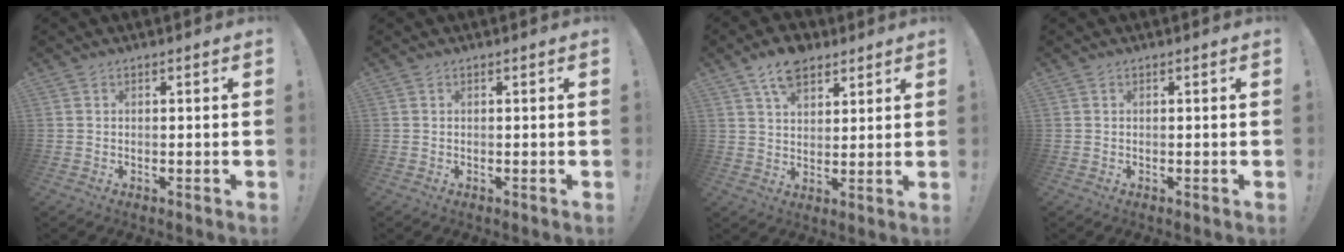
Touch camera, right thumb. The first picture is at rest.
{"total": 0.0}
{"total": 9.3, "force": [6.2, 5.3, 4.4], "torque": [-0.070, -0.026, 0.116]}
{"total": 0.0}